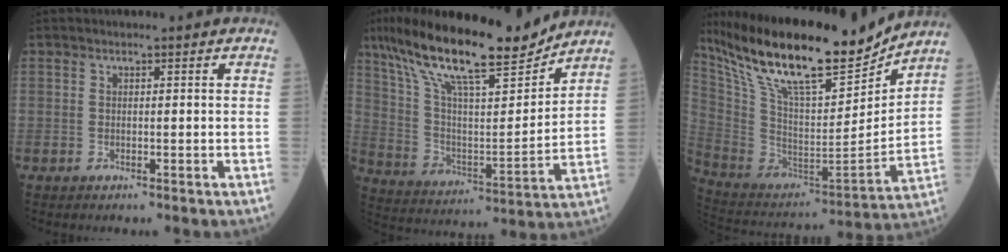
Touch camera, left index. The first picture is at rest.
{"total": 19.4, "force": [15.9, 2.7, 10.9], "torque": [-0.195, 0.010, 0.280]}
{"total": 24.0, "force": [19.0, 4.7, 13.9], "torque": [-0.260, -0.006, 0.335]}